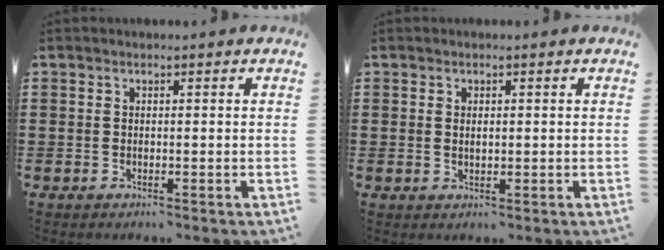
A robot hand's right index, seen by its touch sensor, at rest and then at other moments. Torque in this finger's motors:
{"motor_torque": [-0.29, 0.40, -0.01, -0.01]}